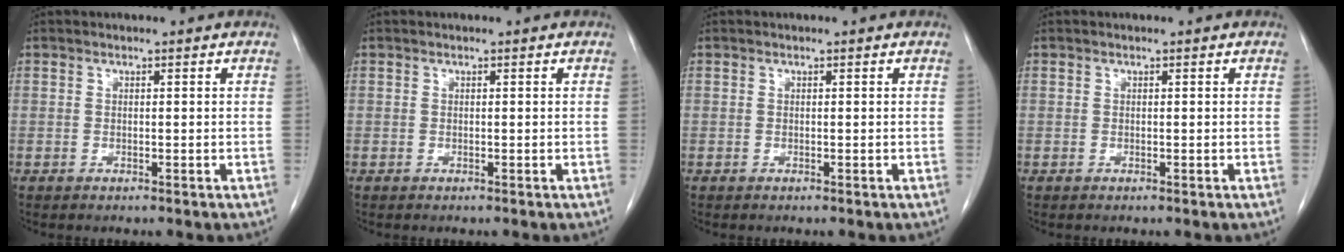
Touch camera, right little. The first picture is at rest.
{"total": 0.0}
{"total": 0.0}
{"total": 0.0}